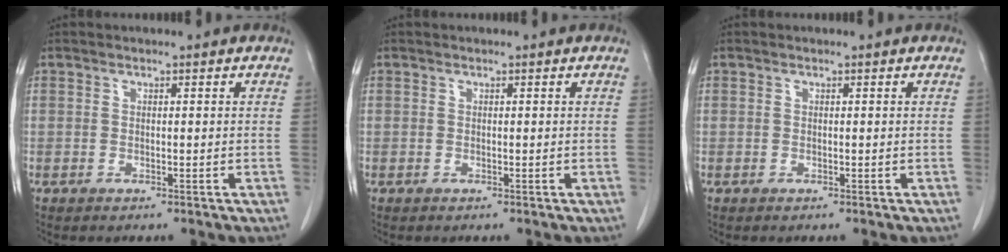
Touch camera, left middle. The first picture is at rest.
{"total": 0.0}
{"total": 0.0}